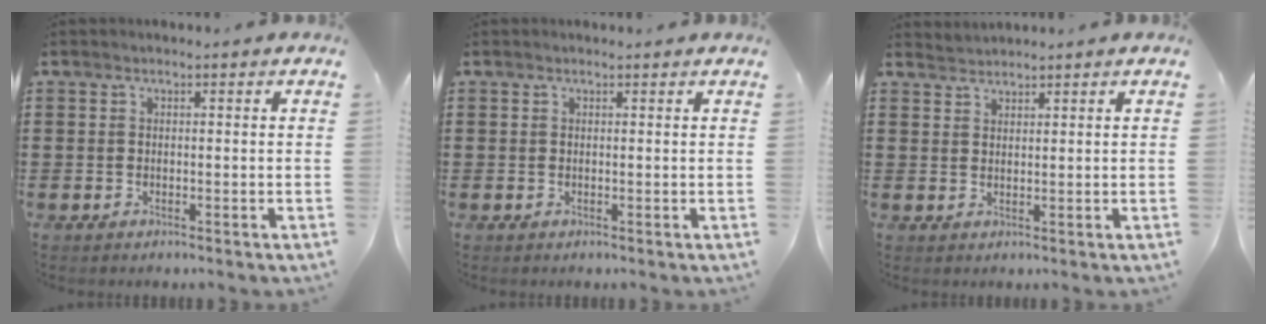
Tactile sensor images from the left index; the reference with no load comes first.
{"total": 0.0}
{"total": 1.6, "force": [1.5, -0.1, -0.3], "torque": [0.001, 0.001, 0.032]}